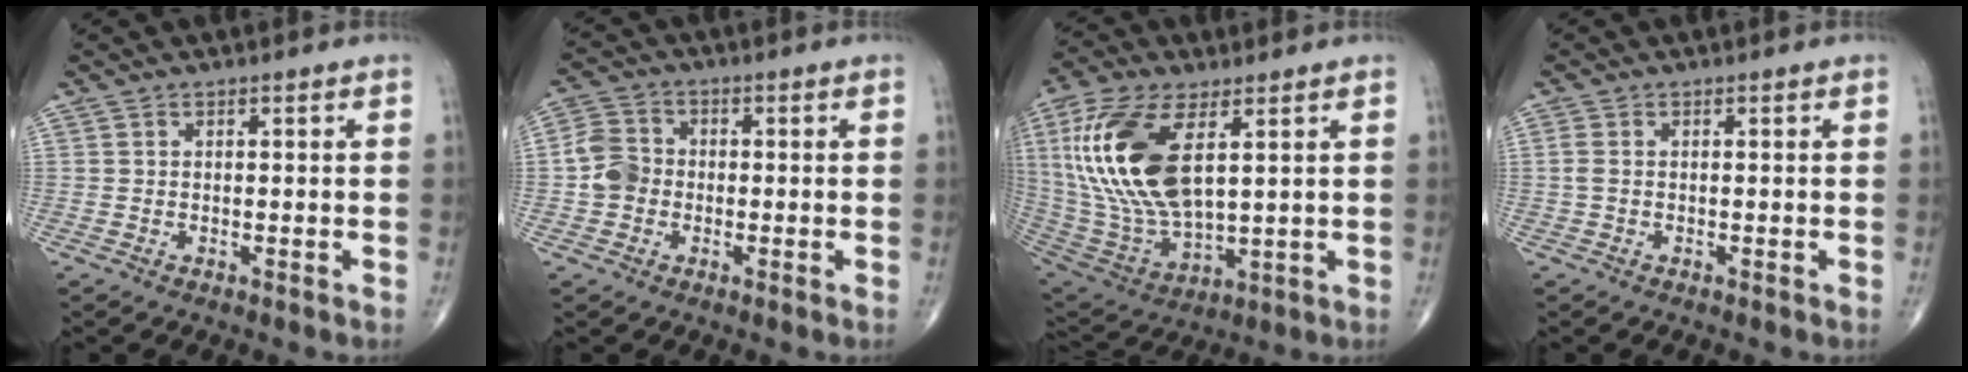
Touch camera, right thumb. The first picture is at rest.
{"total": 5.5, "force": [-1.0, 4.7, 2.7], "torque": [-0.043, 0.015, -0.028]}
{"total": 21.9, "force": [5.8, 10.2, 18.5], "torque": [-0.398, -0.027, 0.115]}
{"total": 1.4, "force": [0.0, 0.7, 1.3], "torque": [-0.033, 0.002, 0.000]}